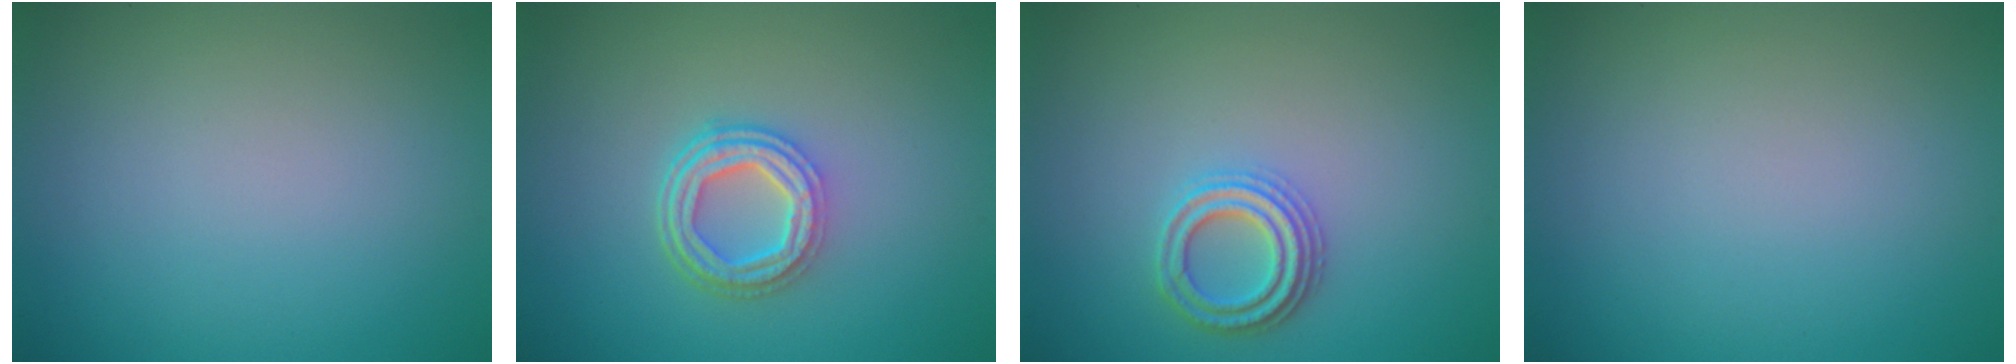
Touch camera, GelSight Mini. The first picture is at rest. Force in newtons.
{"total": 4.4, "press": 3.3, "slide": 2.8}
{"total": 2.7, "press": 2.6, "slide": 0.8}
{"total": 0.0}